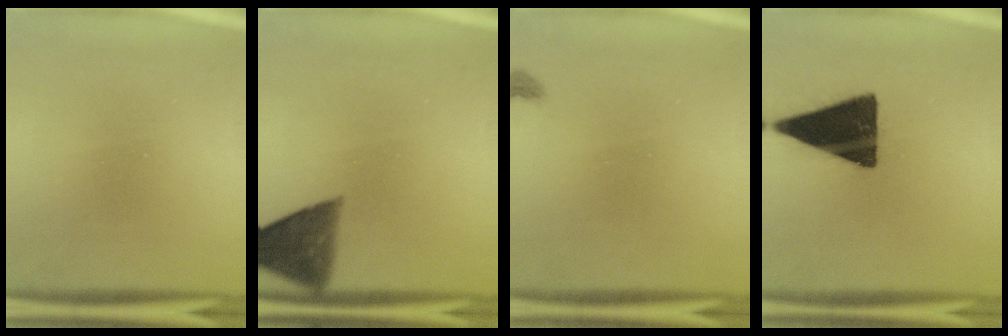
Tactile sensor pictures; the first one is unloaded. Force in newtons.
{"total": 5.4}
{"total": 1.1}
{"total": 16.8}